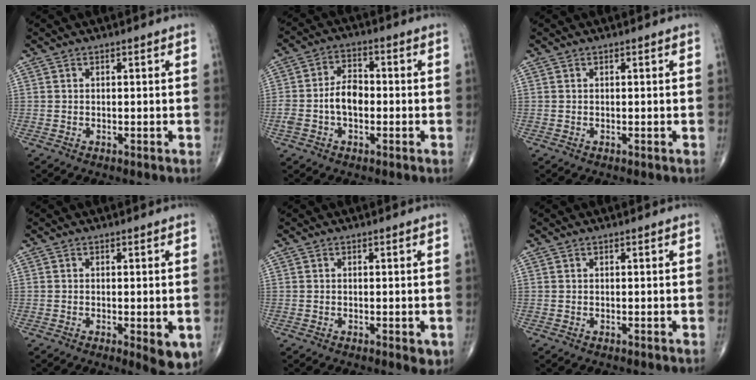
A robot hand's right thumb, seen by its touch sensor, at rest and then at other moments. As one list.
[{"total": 7.1, "force": [-1.1, 4.4, 5.4], "torque": [-0.101, 0.026, -0.025]}, {"total": 0.0}, {"total": 6.1, "force": [-1.9, 2.0, 5.4], "torque": [-0.062, -0.013, -0.022]}, {"total": 2.5, "force": [-0.7, 1.0, 2.2], "torque": [-0.021, -0.004, -0.008]}, {"total": 0.0}]